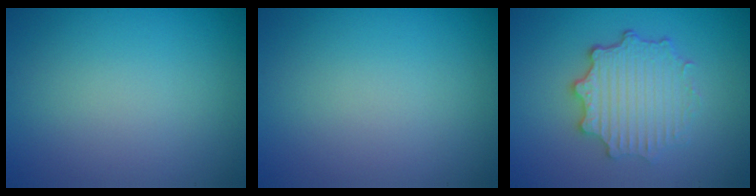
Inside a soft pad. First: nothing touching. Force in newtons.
{"total": 0.0}
{"total": 4.8, "press": 3.7, "slide": 3.0}